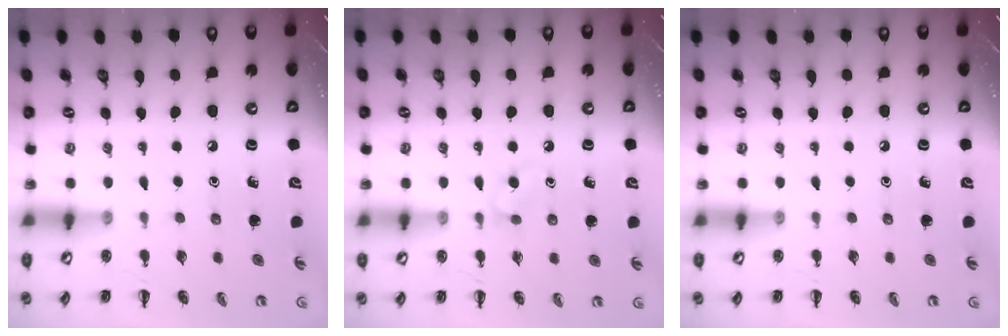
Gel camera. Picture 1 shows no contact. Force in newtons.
{"total": 2.9, "press": 2.6, "slide": 1.3}
{"total": 0.0}